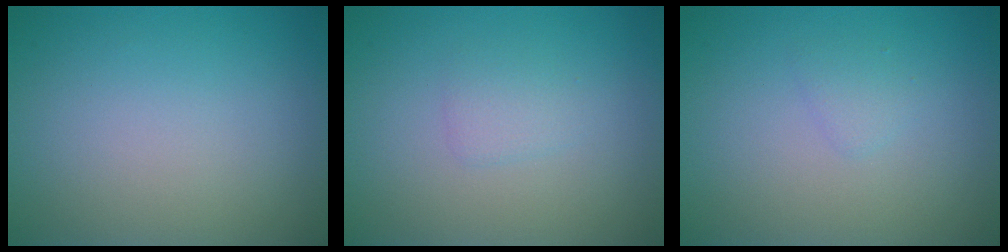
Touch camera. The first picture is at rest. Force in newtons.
{"total": 1.2, "press": 1.2, "slide": 0.1}
{"total": 0.8, "press": 0.8, "slide": 0.1}